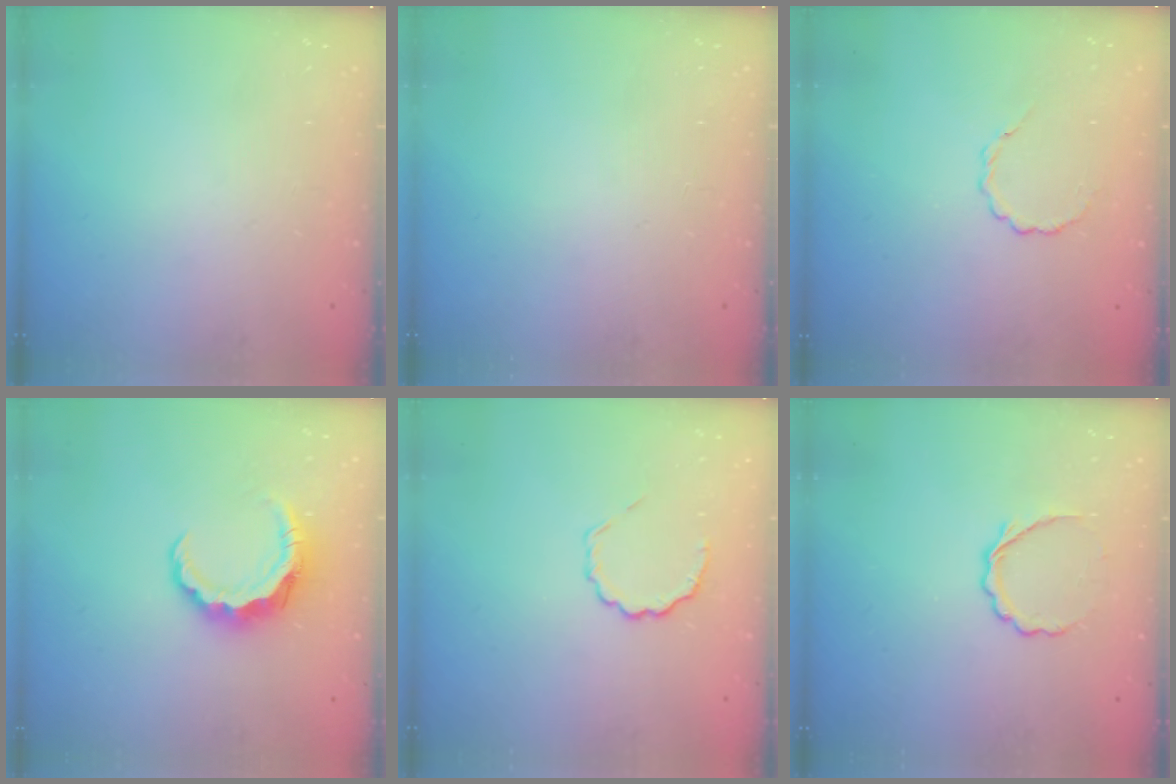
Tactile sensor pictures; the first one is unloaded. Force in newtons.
{"total": 0.0}
{"total": 2.6, "press": 2.5, "slide": 0.9}
{"total": 8.2, "press": 8.1, "slide": 1.2}
{"total": 4.7, "press": 4.4, "slide": 1.6}
{"total": 5.3, "press": 5.2, "slide": 1.3}